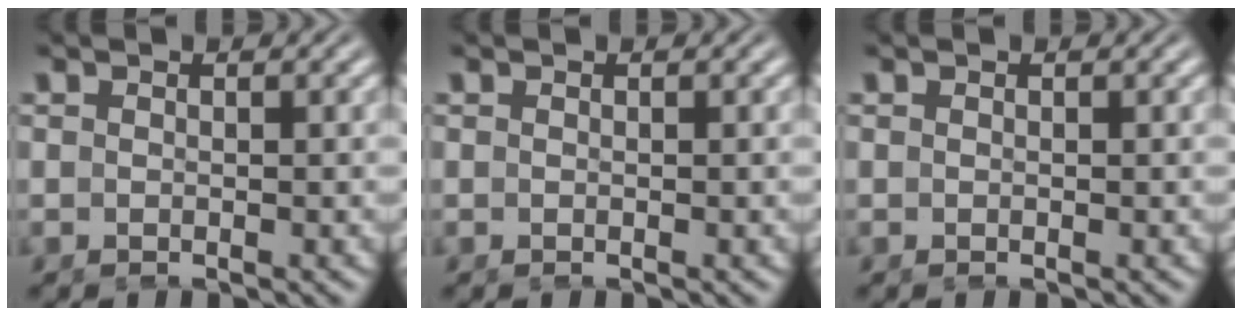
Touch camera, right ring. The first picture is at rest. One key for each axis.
{"total": 0.0}
{"total": 0.0}